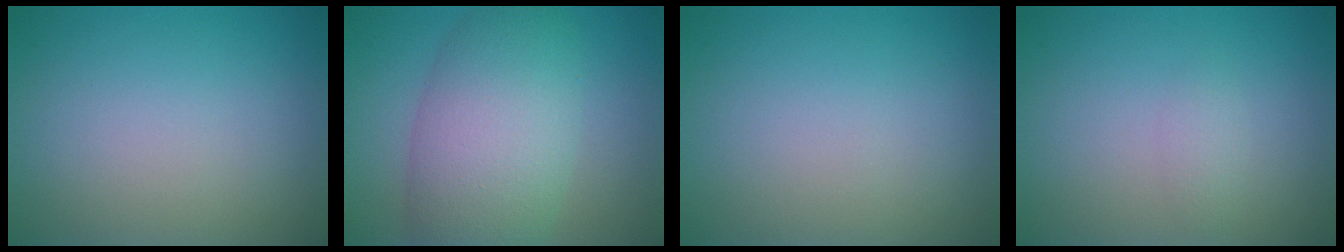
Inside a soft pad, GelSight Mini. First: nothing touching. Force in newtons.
{"total": 8.7, "press": 8.7, "slide": 0.4}
{"total": 0.0}
{"total": 1.0, "press": 1.0, "slide": 0.0}